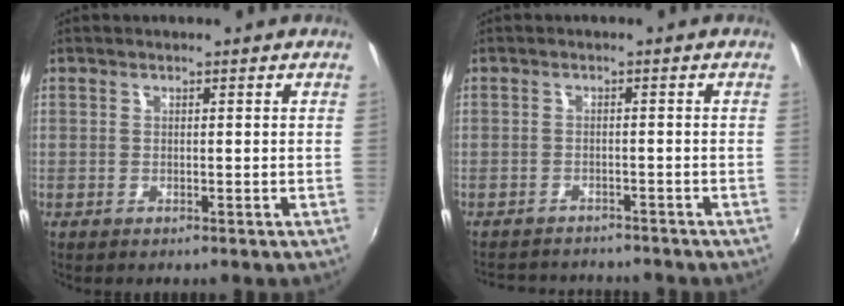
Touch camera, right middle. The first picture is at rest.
{"total": 8.2, "force": [-7.6, 2.0, 2.3], "torque": [-0.060, -0.008, -0.111]}